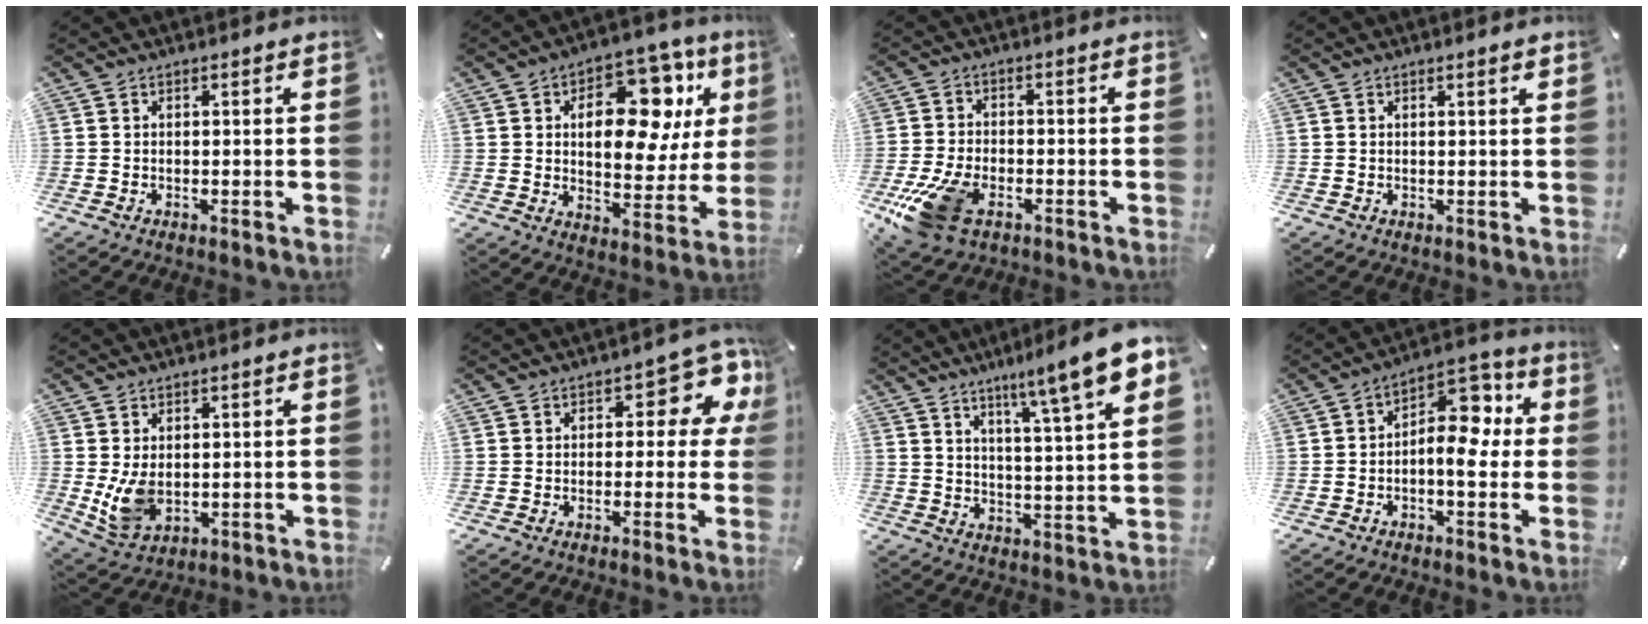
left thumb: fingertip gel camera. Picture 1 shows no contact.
{"total": 19.0, "force": [6.9, 11.4, 13.6], "torque": [-0.176, -0.036, 0.111]}
{"total": 12.7, "force": [-6.1, 7.3, 8.4], "torque": [-0.187, 0.012, -0.111]}
{"total": 1.1, "force": [0.5, 0.0, 1.0], "torque": [-0.019, 0.000, 0.009]}
{"total": 7.6, "force": [0.3, 5.5, 5.2], "torque": [-0.106, -0.006, 0.008]}
{"total": 9.5, "force": [3.4, 5.0, 7.4], "torque": [-0.087, -0.019, 0.054]}
{"total": 12.5, "force": [8.7, 0.1, 9.0], "torque": [-0.144, -0.061, 0.134]}
{"total": 9.9, "force": [0.1, 6.0, 7.9], "torque": [-0.106, -0.012, -0.001]}